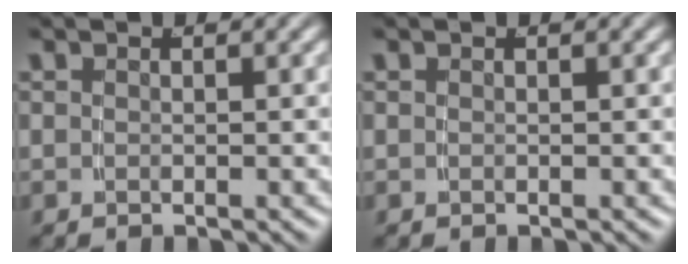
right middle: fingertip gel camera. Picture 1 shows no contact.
{"total": 0.0}